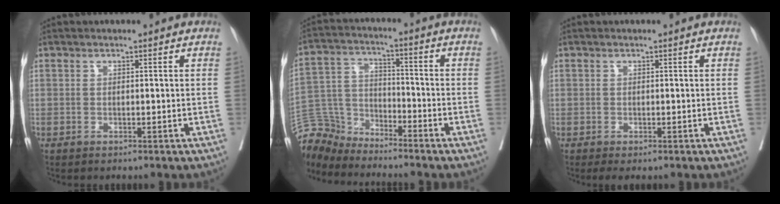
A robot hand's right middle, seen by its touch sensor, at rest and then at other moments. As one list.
[{"total": 8.2, "force": [-8.1, 1.1, -0.7], "torque": [0.005, 0.017, -0.162]}, {"total": 1.3, "force": [-0.7, 0.6, 0.8], "torque": [-0.007, -0.001, -0.005]}]